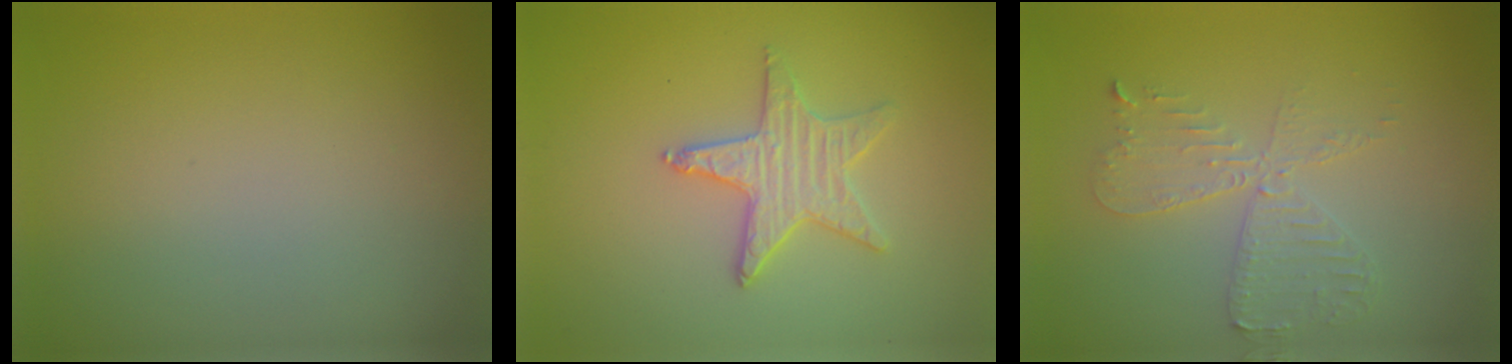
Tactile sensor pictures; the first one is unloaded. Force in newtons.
{"total": 3.0, "press": 3.0, "slide": 0.1}
{"total": 3.8, "press": 3.3, "slide": 1.9}